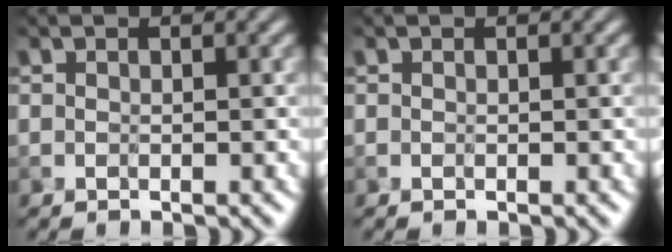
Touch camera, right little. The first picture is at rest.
{"total": 0.0}